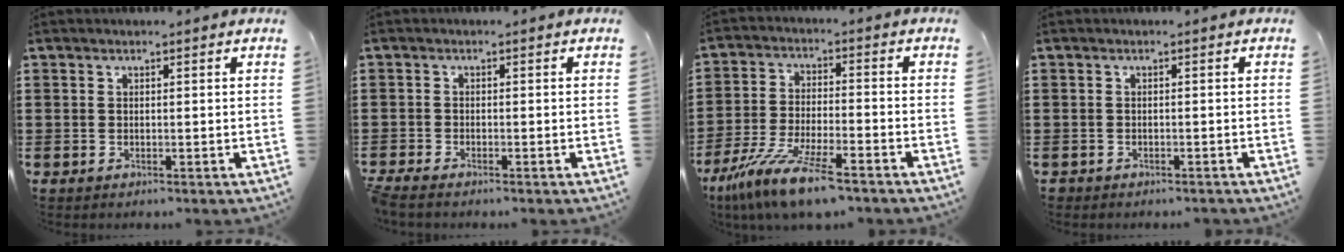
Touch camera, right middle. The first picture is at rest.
{"total": 1.4, "force": [-1.3, 0.1, 0.5], "torque": [-0.018, -0.004, -0.028]}
{"total": 11.0, "force": [-8.7, 0.9, 6.8], "torque": [-0.143, -0.004, -0.169]}
{"total": 0.9, "force": [-0.8, 0.3, 0.0], "torque": [-0.003, 0.000, -0.018]}